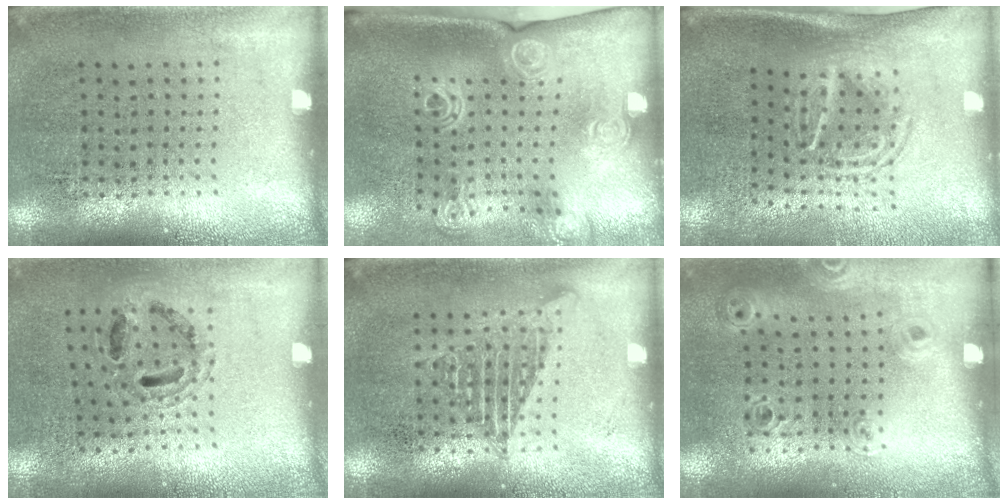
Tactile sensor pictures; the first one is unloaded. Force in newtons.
{"total": 2.1, "press": 1.6, "slide": 1.3}
{"total": 1.6, "press": 1.2, "slide": 1.1}
{"total": 0.8, "press": 0.8, "slide": 0.2}
{"total": 1.2, "press": 1.1, "slide": 0.3}
{"total": 0.9, "press": 0.9, "slide": 0.2}